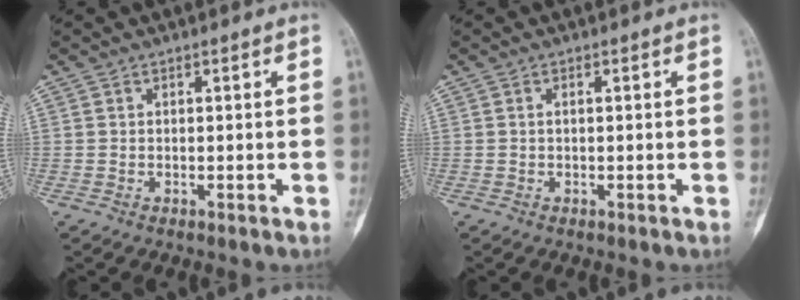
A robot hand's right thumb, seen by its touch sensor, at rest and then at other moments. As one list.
[{"total": 0.5, "force": [0.0, 0.2, 0.5], "torque": [-0.011, 0.002, 0.001]}]